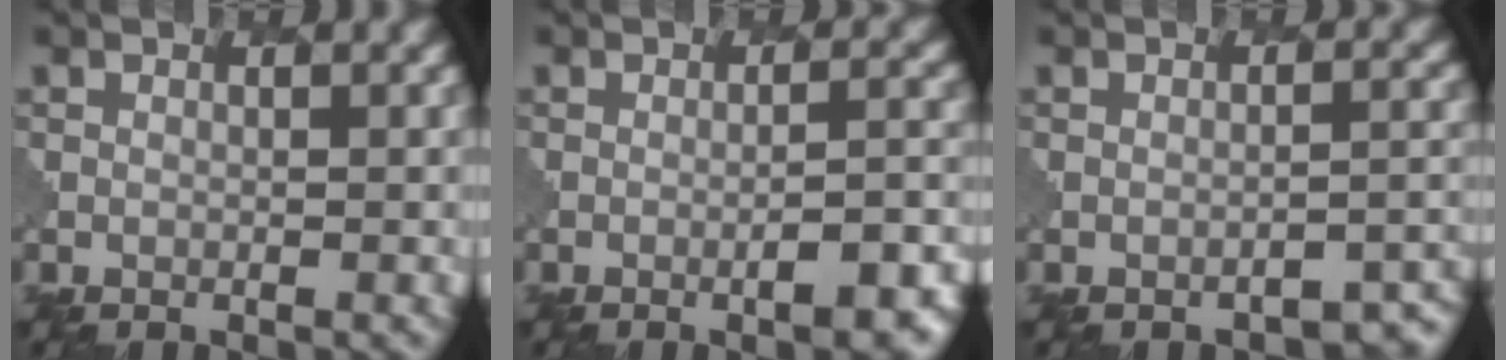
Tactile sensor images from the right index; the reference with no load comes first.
{"total": 4.8, "force": [-2.2, 1.3, 4.1], "torque": [-0.052, 0.005, -0.028]}
{"total": 3.5, "force": [-3.1, 0.6, 1.3], "torque": [-0.015, 0.003, -0.041]}